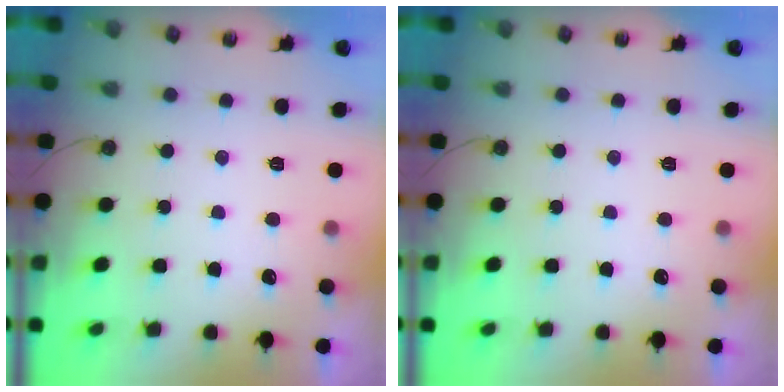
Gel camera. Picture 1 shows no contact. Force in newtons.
{"total": 0.0}